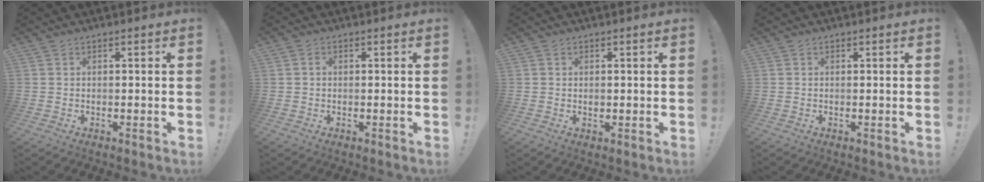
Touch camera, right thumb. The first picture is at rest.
{"total": 0.8, "force": [-0.1, 0.7, 0.4], "torque": [-0.010, 0.004, -0.002]}
{"total": 1.0, "force": [0.2, 1.0, 0.2], "torque": [0.002, -0.002, 0.001]}
{"total": 0.0}